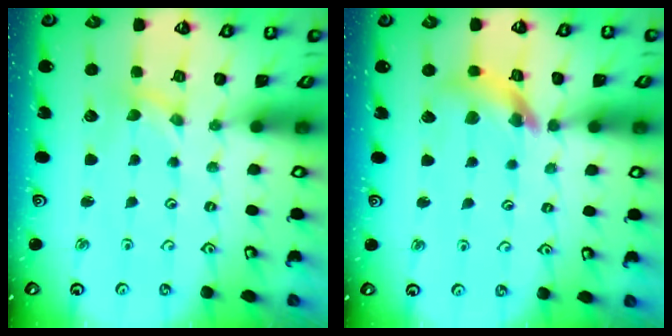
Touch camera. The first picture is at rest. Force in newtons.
{"total": 11.8, "press": 11.7, "slide": 1.5}